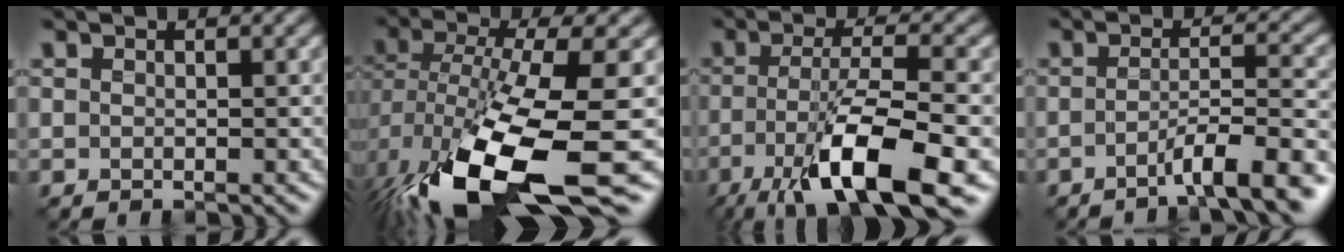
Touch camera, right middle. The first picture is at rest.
{"total": 15.6, "force": [-6.6, 5.7, 12.9], "torque": [-0.276, -0.043, -0.101]}
{"total": 10.2, "force": [-4.8, 2.3, 8.7], "torque": [-0.150, -0.004, -0.089]}
{"total": 5.3, "force": [-3.3, 0.7, 4.2], "torque": [-0.060, 0.005, -0.059]}